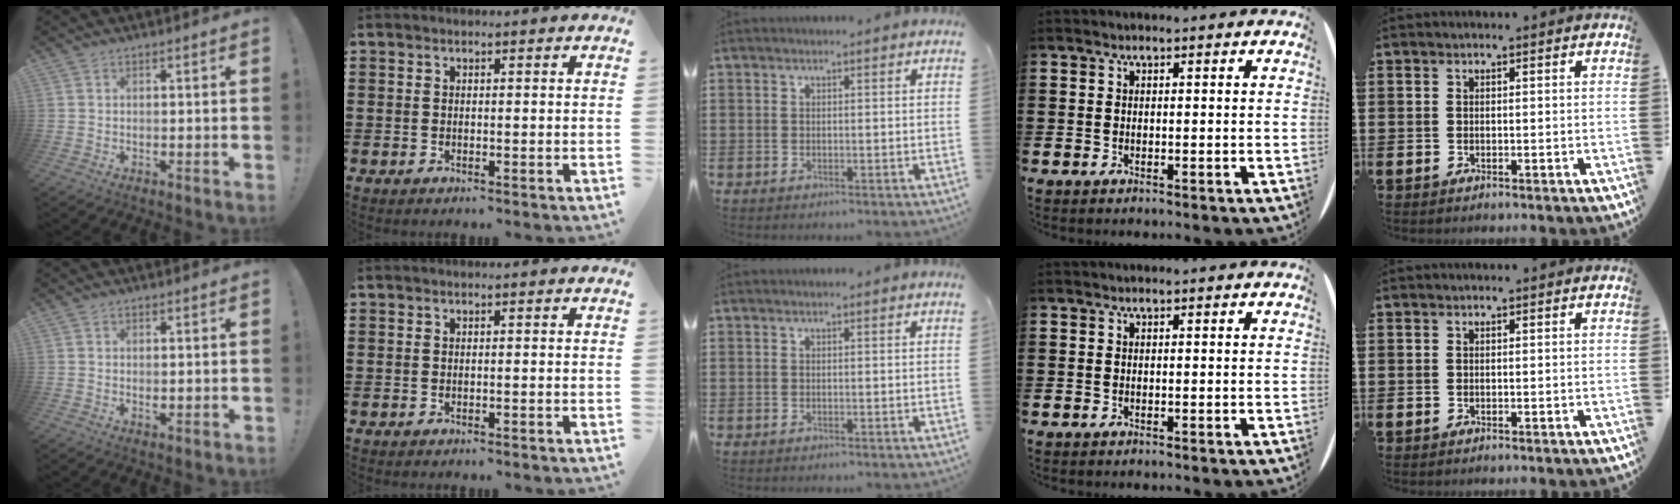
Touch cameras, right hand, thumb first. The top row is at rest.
{"thumb": {"total": 0.8, "force": [0.3, 0.5, 0.5], "torque": [-0.001, -0.003, 0.003]}, "index": {"total": 0.6, "force": [-0.5, -0.2, 0.1], "torque": [-0.003, -0.003, -0.010]}}